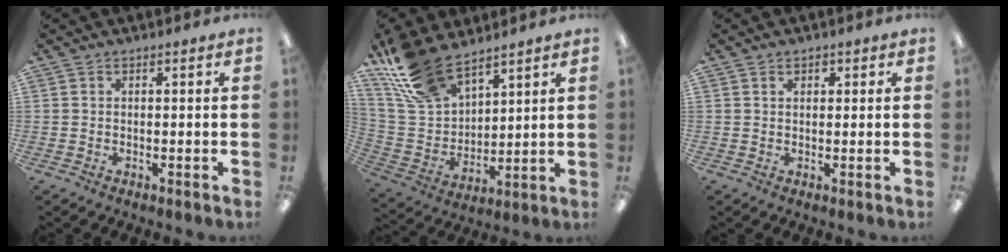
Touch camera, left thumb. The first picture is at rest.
{"total": 16.7, "force": [13.1, 7.7, 6.9], "torque": [-0.168, -0.061, 0.249]}
{"total": 1.5, "force": [0.6, 1.1, 0.9], "torque": [-0.011, 0.001, 0.010]}